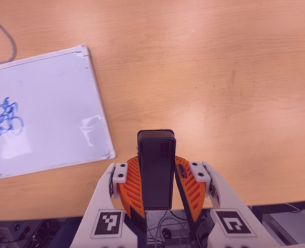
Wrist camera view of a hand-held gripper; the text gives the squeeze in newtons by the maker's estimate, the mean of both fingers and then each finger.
{"total": 7.6, "left": 6.8, "right": 8.4}